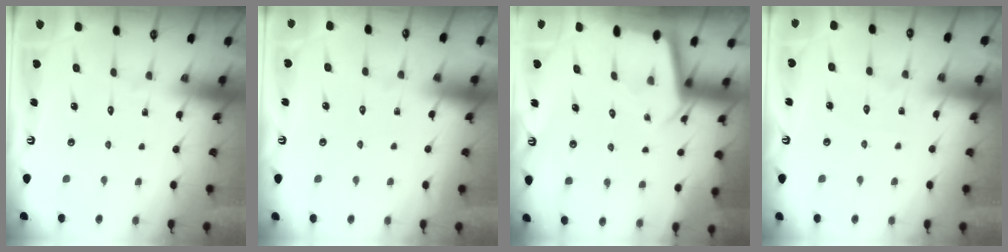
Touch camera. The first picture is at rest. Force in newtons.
{"total": 3.3, "press": 3.2, "slide": 0.5}
{"total": 2.3, "press": 2.3, "slide": 0.0}
{"total": 3.1, "press": 3.1, "slide": 0.4}